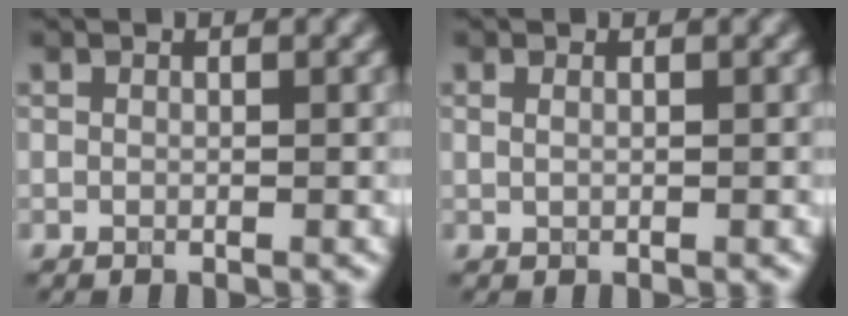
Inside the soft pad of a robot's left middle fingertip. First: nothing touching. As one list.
[{"total": 0.9, "force": [0.5, 0.4, 0.6], "torque": [-0.010, -0.006, 0.001]}]